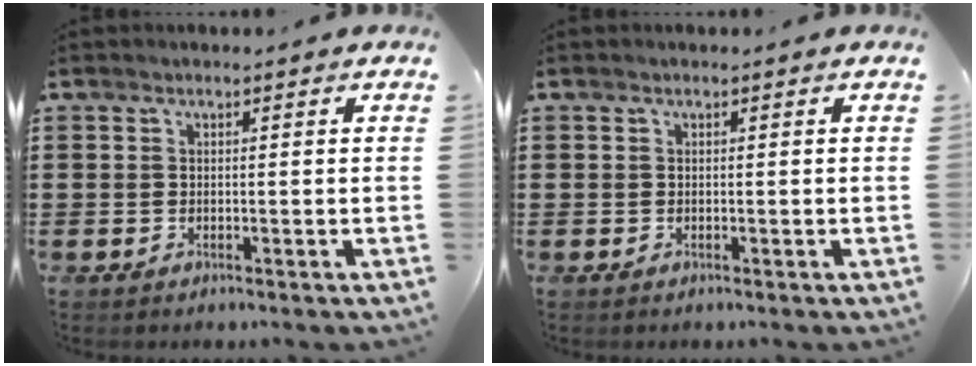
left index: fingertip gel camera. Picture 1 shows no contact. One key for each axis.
{"total": 0.0}